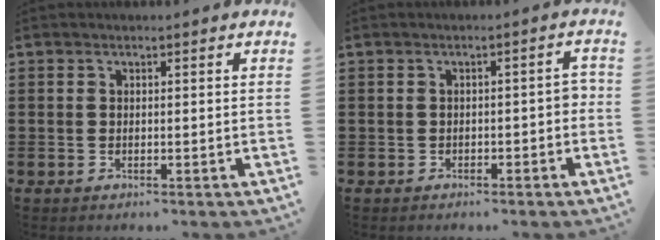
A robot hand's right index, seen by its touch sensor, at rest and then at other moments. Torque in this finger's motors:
{"motor_torque": [0.49, -0.09, 0.10, 0.02]}